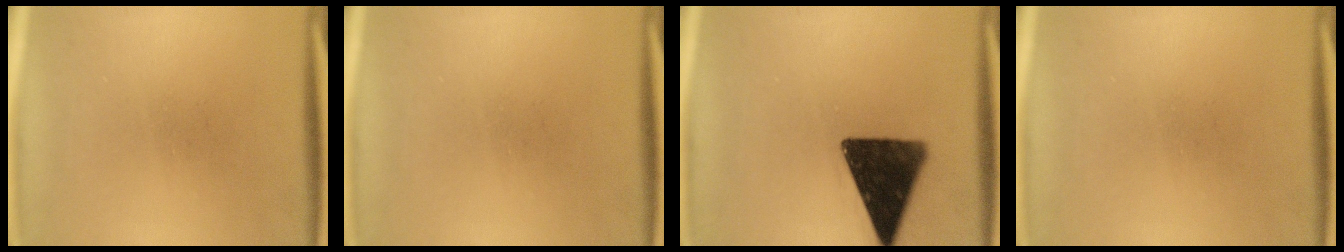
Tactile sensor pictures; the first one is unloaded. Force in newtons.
{"total": 0.0}
{"total": 15.0}
{"total": 0.0}